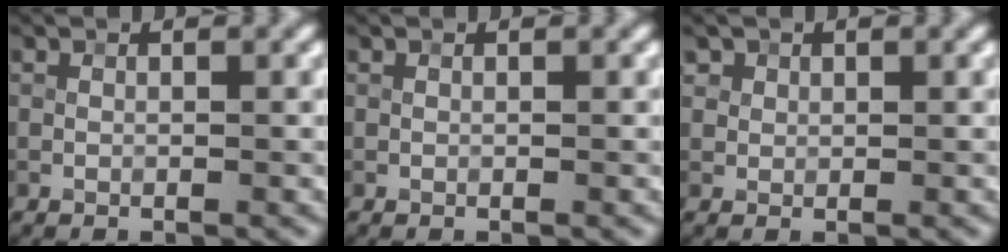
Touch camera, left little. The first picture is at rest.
{"total": 0.0}
{"total": 1.6, "force": [0.9, 1.2, 0.4], "torque": [-0.005, -0.005, 0.022]}